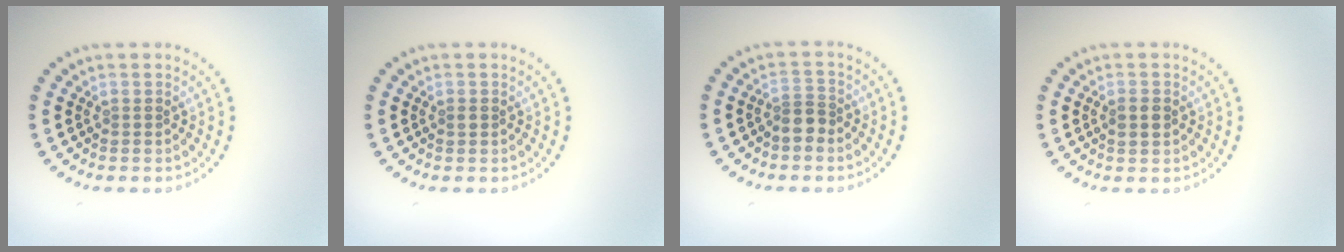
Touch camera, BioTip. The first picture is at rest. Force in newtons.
{"total": 0.6, "press": 0.6, "slide": 0.1}
{"total": 2.1, "press": 1.7, "slide": 1.2}
{"total": 1.5, "press": 1.5, "slide": 0.2}